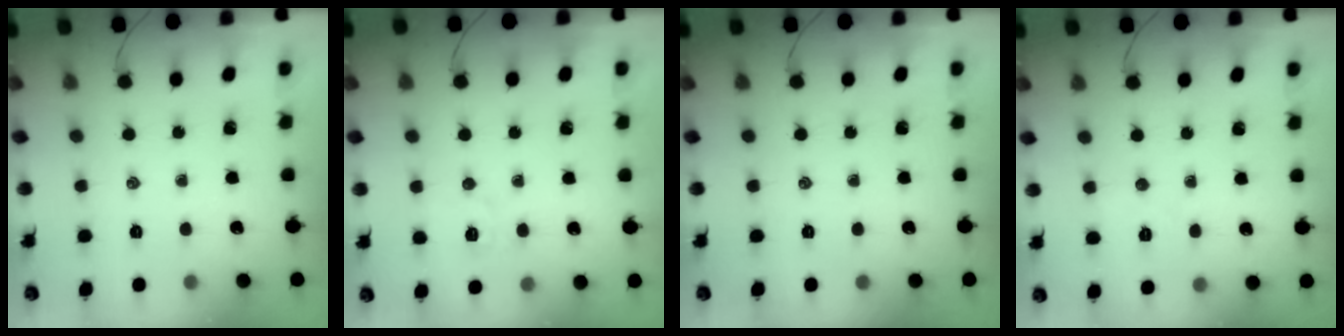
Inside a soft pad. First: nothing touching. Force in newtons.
{"total": 5.2, "press": 5.1, "slide": 1.1}
{"total": 0.0}
{"total": 4.5, "press": 4.4, "slide": 1.0}